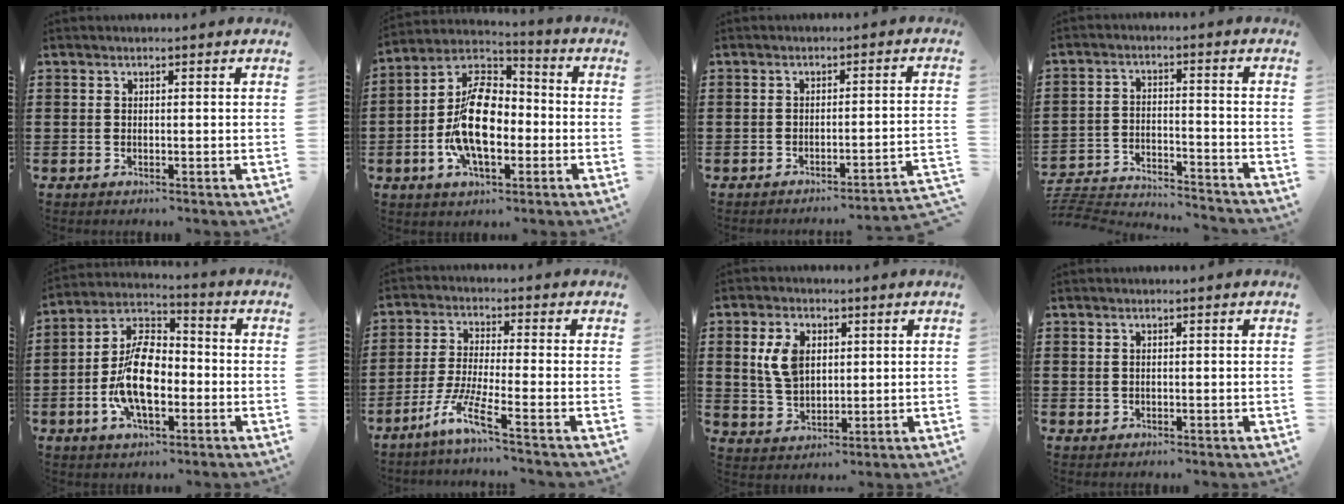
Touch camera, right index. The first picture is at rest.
{"total": 12.9, "force": [-2.3, 7.1, 10.5], "torque": [-0.236, 0.005, -0.045]}
{"total": 2.6, "force": [-2.3, -0.6, 1.1], "torque": [-0.021, -0.007, -0.051]}
{"total": 4.3, "force": [-4.2, 0.3, 0.7], "torque": [-0.031, -0.006, -0.094]}
{"total": 11.3, "force": [-2.6, 5.9, 9.2], "torque": [-0.203, 0.003, -0.051]}
{"total": 6.6, "force": [-4.4, 0.0, 4.9], "torque": [-0.116, -0.016, -0.091]}
{"total": 6.5, "force": [1.7, 4.4, 4.5], "torque": [-0.116, 0.009, 0.026]}
{"total": 0.5, "force": [0.2, 0.5, 0.2], "torque": [-0.006, 0.001, 0.004]}